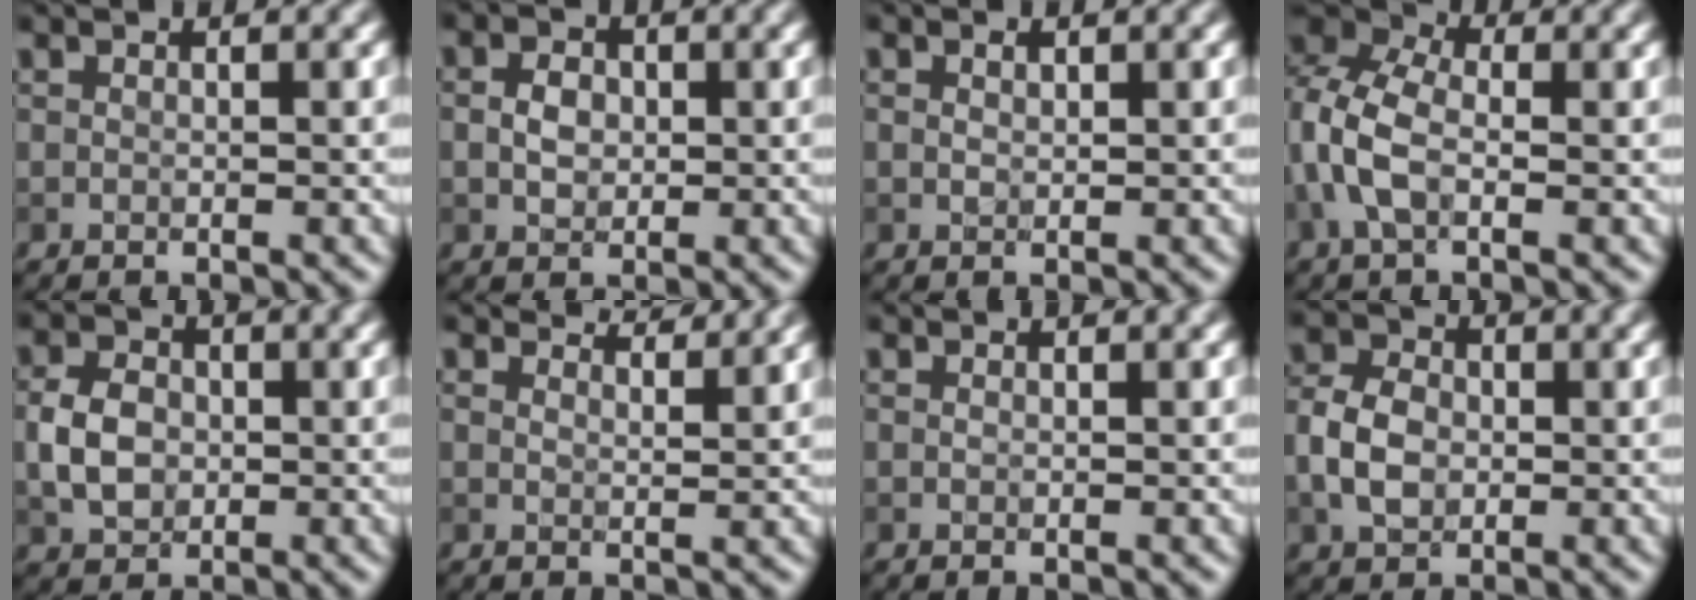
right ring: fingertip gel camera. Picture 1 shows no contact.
{"total": 2.3, "force": [0.1, 1.8, 1.5], "torque": [-0.028, 0.003, -0.003]}
{"total": 0.9, "force": [0.3, 0.6, 0.6], "torque": [-0.012, -0.001, 0.007]}
{"total": 5.7, "force": [-1.0, 3.5, 4.4], "torque": [-0.106, 0.008, -0.032]}
{"total": 3.8, "force": [-0.4, 2.9, 2.4], "torque": [-0.047, 0.003, -0.012]}
{"total": 2.9, "force": [2.8, 0.4, 0.8], "torque": [-0.015, -0.006, 0.037]}
{"total": 0.0}
{"total": 4.5, "force": [-0.6, 3.3, 3.0], "torque": [-0.065, 0.005, -0.018]}